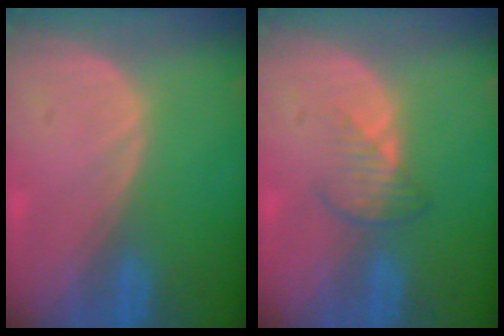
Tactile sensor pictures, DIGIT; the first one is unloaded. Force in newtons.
{"total": 3.3, "press": 2.9, "slide": 1.4}